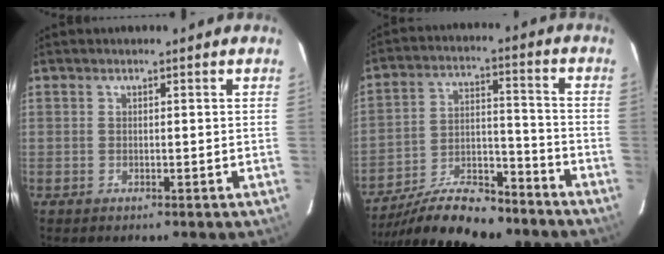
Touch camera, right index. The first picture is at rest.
{"total": 14.2, "force": [-12.6, 3.1, 5.9], "torque": [-0.100, 0.015, -0.218]}